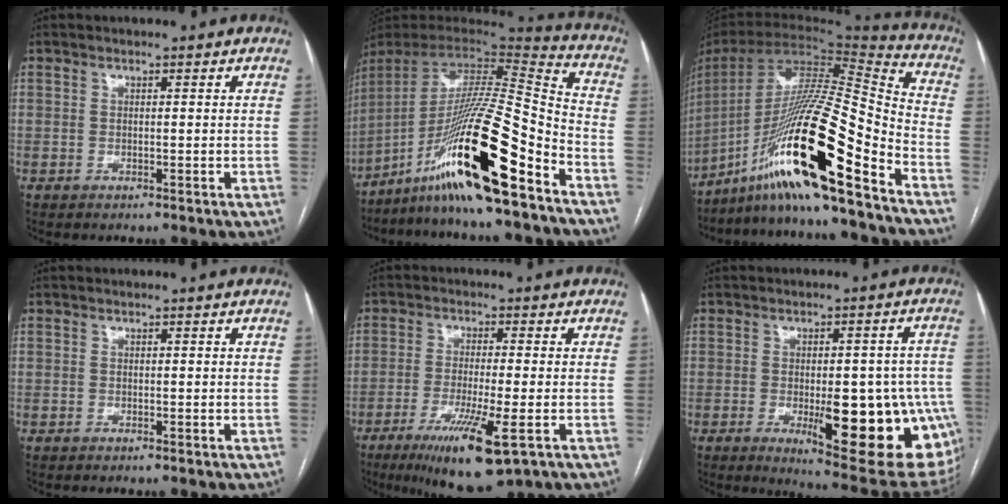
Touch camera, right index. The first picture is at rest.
{"total": 24.2, "force": [-14.4, 0.5, 19.5], "torque": [-0.351, -0.018, -0.258]}
{"total": 25.7, "force": [-15.1, 1.3, 20.8], "torque": [-0.382, -0.017, -0.274]}
{"total": 0.0}
{"total": 11.3, "force": [-5.5, 1.0, 9.8], "torque": [-0.174, -0.033, -0.087]}
{"total": 20.0, "force": [-5.6, 5.8, 18.3], "torque": [-0.143, 0.007, -0.048]}